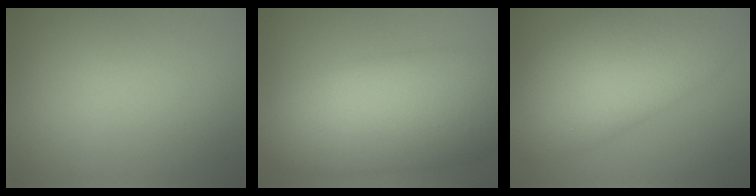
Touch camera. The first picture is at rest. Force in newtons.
{"total": 11.8, "press": 11.8, "slide": 0.2}
{"total": 13.2, "press": 13.2, "slide": 0.6}